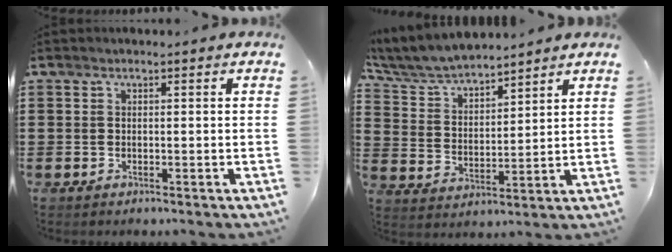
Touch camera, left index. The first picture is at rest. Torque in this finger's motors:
{"motor_torque": [0.69, 0.63, 0.76, 0.12]}